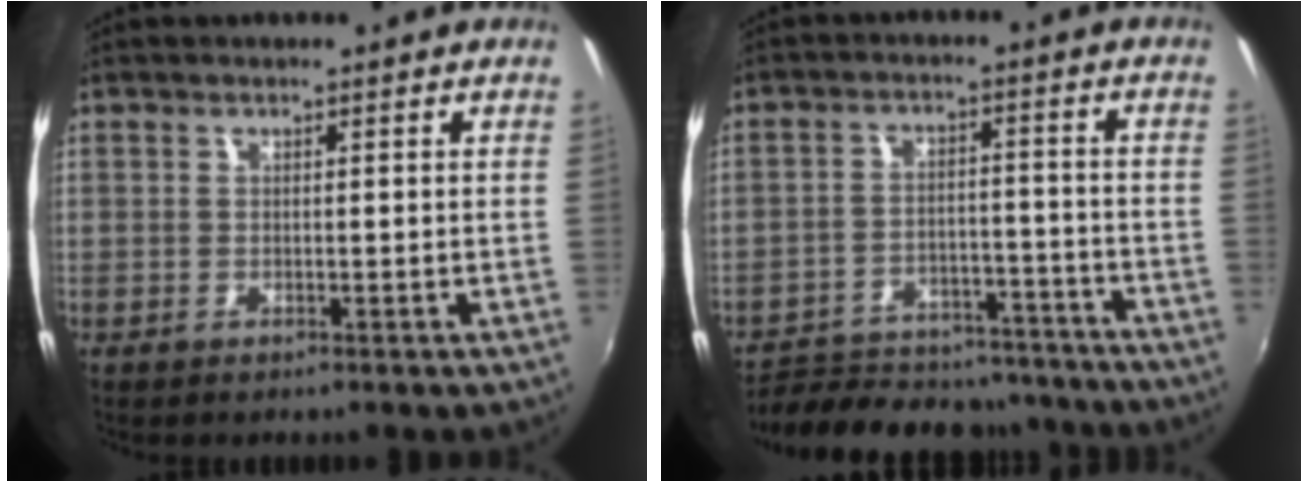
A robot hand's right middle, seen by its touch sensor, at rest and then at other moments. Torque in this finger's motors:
{"motor_torque": [0.59, -1.54, 0.09, 0.06]}